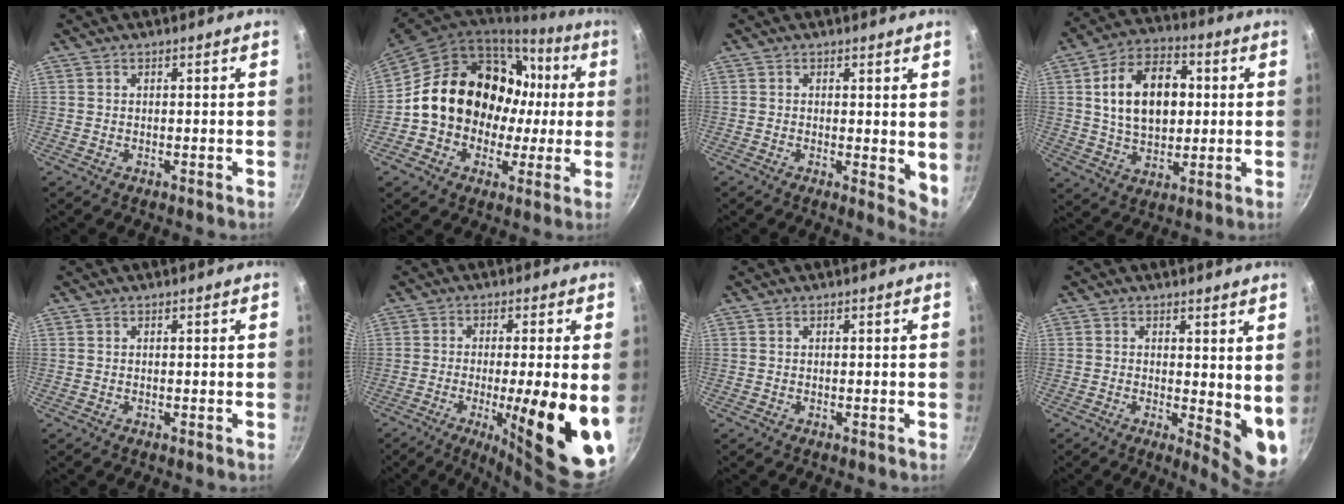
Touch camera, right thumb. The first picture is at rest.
{"total": 20.6, "force": [1.3, 16.9, 11.7], "torque": [-0.169, 0.052, 0.029]}
{"total": 4.5, "force": [0.7, 2.1, 3.9], "torque": [-0.044, -0.007, 0.008]}
{"total": 16.2, "force": [2.5, 10.6, 11.9], "torque": [-0.168, 0.010, 0.038]}
{"total": 0.0}
{"total": 18.4, "force": [-3.7, 3.7, 17.6], "torque": [-0.238, -0.014, -0.051]}
{"total": 0.0}
{"total": 7.9, "force": [0.8, 3.4, 7.1], "torque": [-0.077, -0.023, 0.011]}